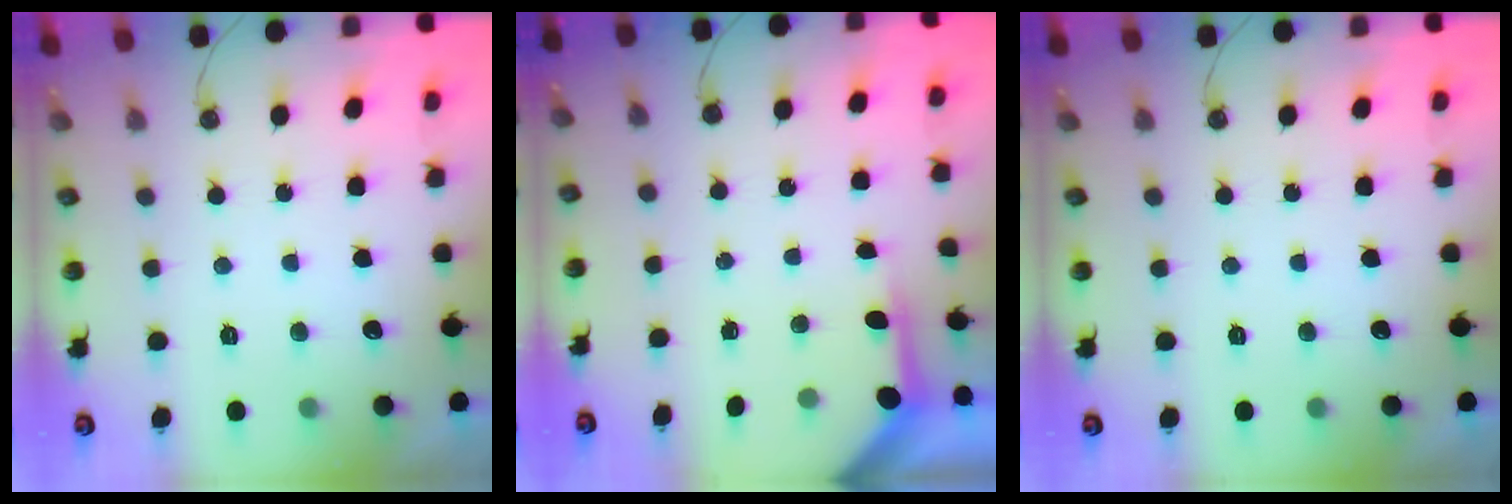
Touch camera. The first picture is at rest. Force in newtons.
{"total": 3.8, "press": 3.8, "slide": 0.4}
{"total": 0.0}